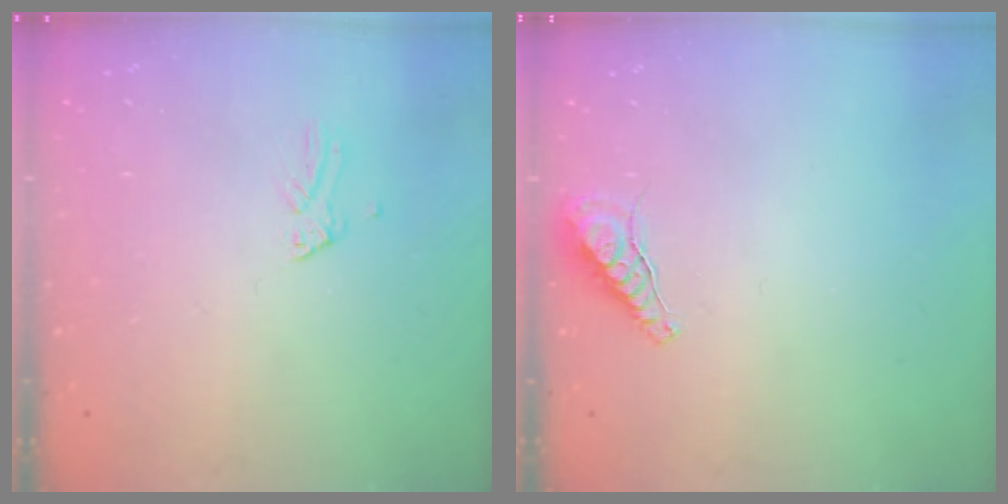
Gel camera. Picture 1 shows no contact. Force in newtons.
{"total": 8.0, "press": 7.9, "slide": 1.1}